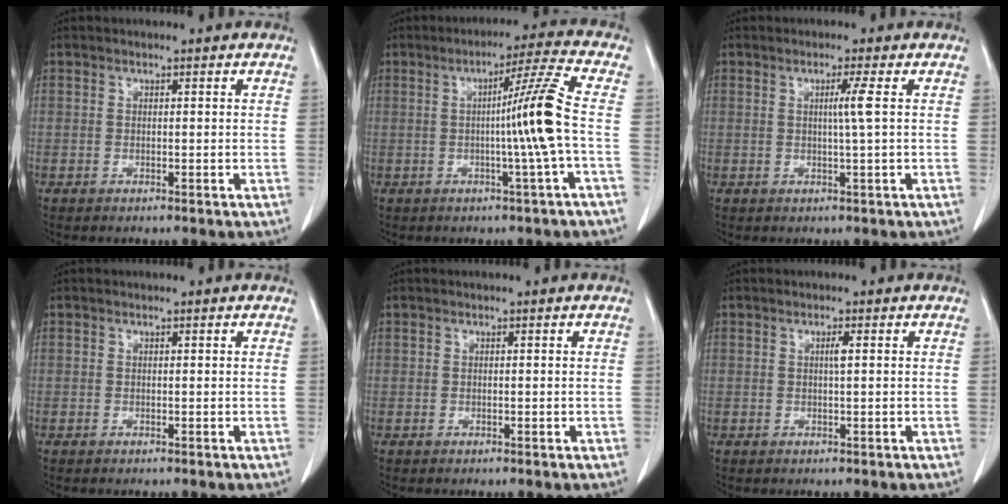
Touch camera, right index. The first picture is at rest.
{"total": 8.5, "force": [-0.8, -2.6, 8.0], "torque": [-0.122, 0.004, -0.011]}
{"total": 2.6, "force": [0.4, -0.9, 2.4], "torque": [-0.045, -0.005, 0.008]}
{"total": 0.0}
{"total": 0.0}
{"total": 1.1, "force": [0.2, 0.0, 1.1], "torque": [-0.021, 0.001, 0.003]}